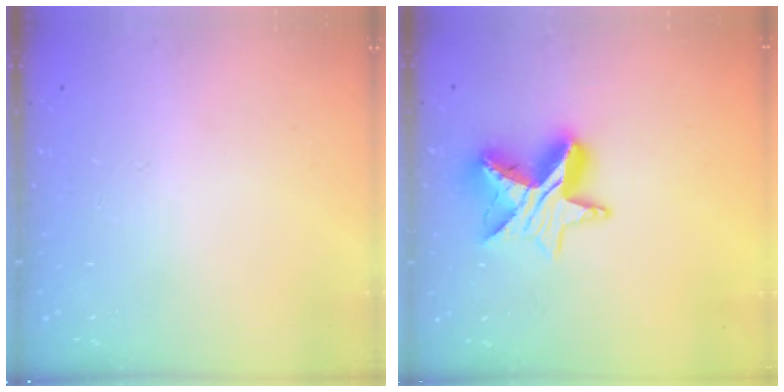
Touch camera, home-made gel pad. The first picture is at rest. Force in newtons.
{"total": 10.8, "press": 10.7, "slide": 0.9}